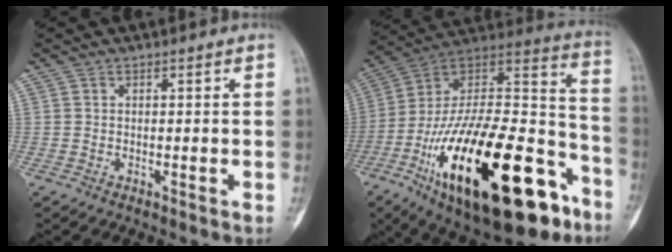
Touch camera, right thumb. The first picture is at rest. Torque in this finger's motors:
{"motor_torque": [1.34, 1.61, 2.34, -0.43, 0.37]}